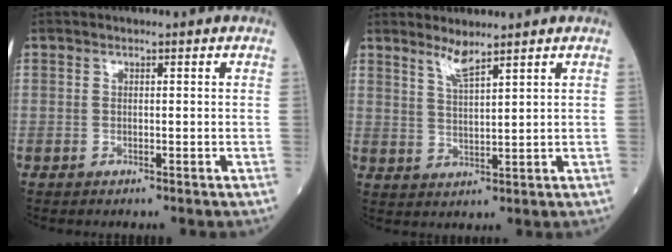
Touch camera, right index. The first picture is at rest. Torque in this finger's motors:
{"motor_torque": [-0.01, 0.02, 0.00, 0.01]}